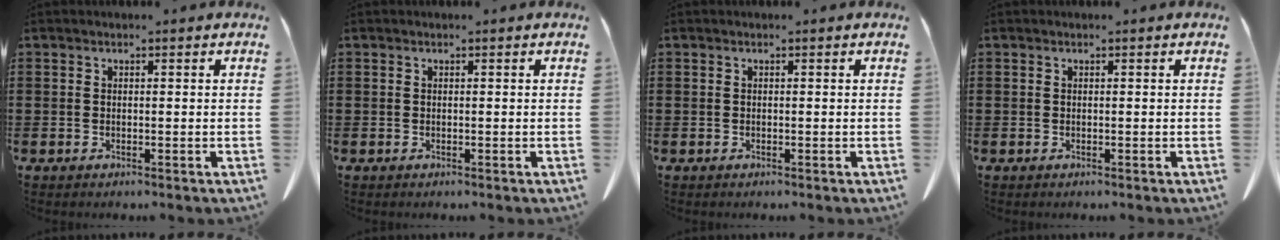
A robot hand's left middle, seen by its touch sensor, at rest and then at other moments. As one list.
[{"total": 0.0}, {"total": 0.0}, {"total": 0.0}]